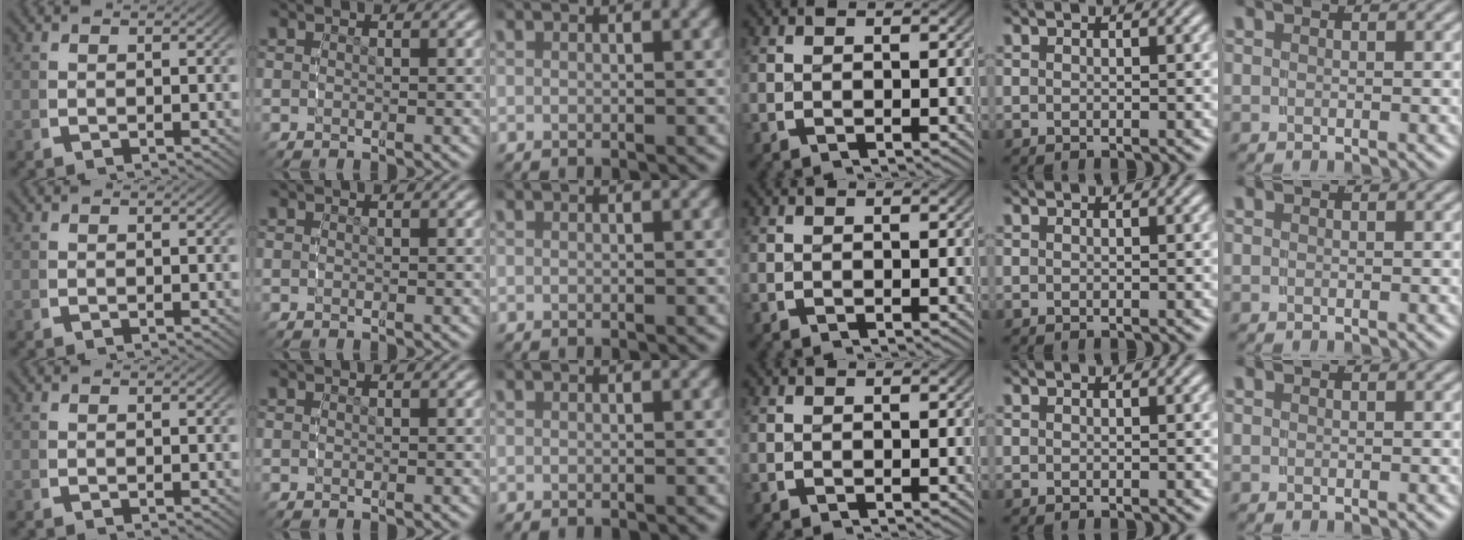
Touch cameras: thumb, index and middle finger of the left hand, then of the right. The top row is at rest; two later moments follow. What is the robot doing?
{"motion": "reach", "object": "shirt"}